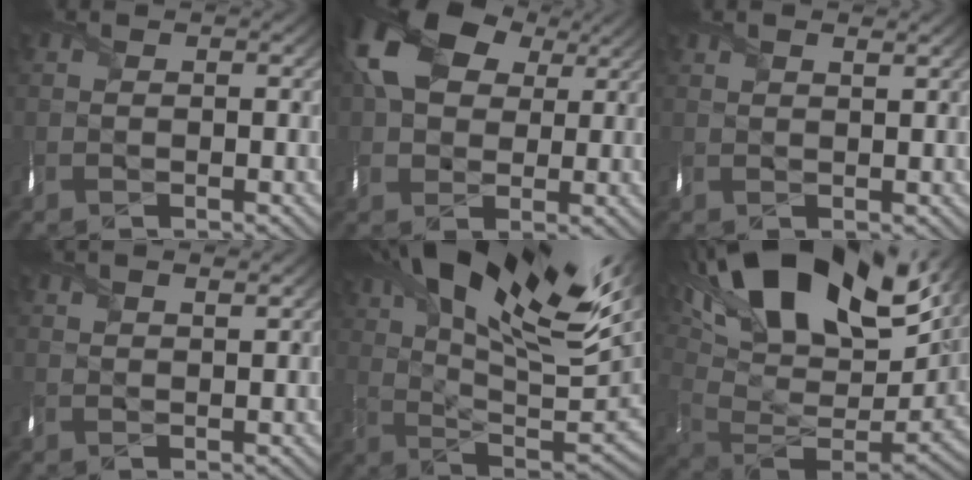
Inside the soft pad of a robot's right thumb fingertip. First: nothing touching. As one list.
[{"total": 13.2, "force": [4.7, 9.1, 8.3], "torque": [-0.187, 0.021, 0.082]}, {"total": 2.1, "force": [1.6, 0.4, 1.3], "torque": [-0.028, 0.007, 0.030]}, {"total": 2.9, "force": [2.2, 0.6, 1.7], "torque": [-0.036, 0.007, 0.040]}, {"total": 21.5, "force": [11.1, 8.3, 16.4], "torque": [-0.282, 0.052, 0.161]}, {"total": 22.3, "force": [11.4, 11.0, 15.7], "torque": [-0.293, 0.029, 0.202]}]